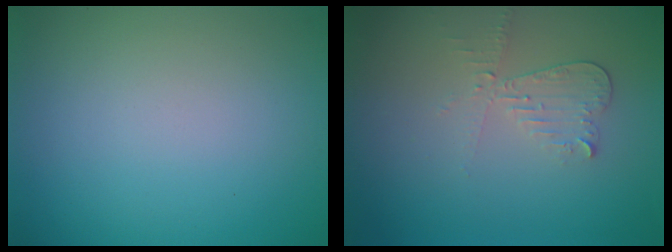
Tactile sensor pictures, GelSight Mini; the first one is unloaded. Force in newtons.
{"total": 2.1, "press": 2.1, "slide": 0.4}